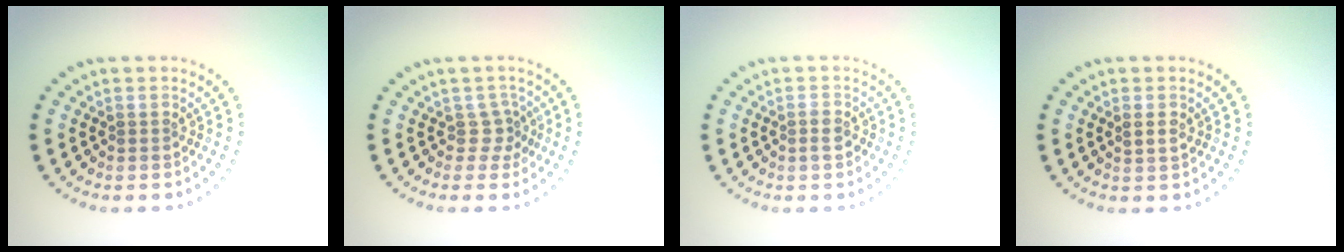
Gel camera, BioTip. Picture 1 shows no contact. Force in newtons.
{"total": 1.8, "press": 1.2, "slide": 1.4}
{"total": 1.5, "press": 1.3, "slide": 0.7}
{"total": 1.2, "press": 1.1, "slide": 0.4}